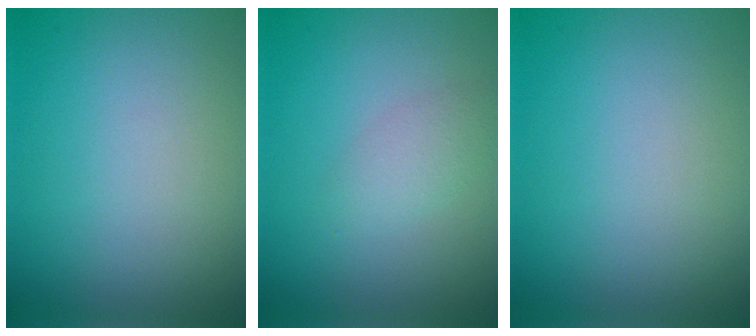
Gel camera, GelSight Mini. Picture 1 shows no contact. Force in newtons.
{"total": 1.8, "press": 1.8, "slide": 0.1}
{"total": 0.0}